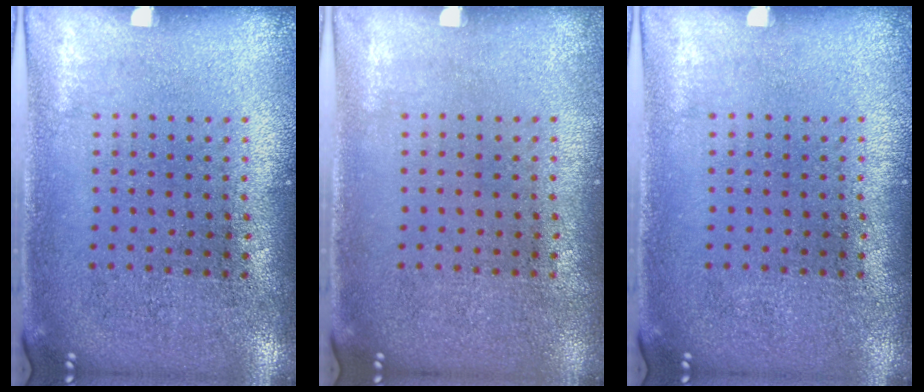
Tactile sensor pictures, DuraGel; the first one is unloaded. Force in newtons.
{"total": 0.0}
{"total": 0.0}